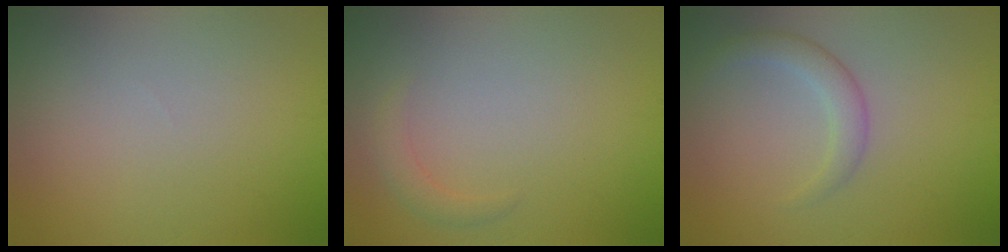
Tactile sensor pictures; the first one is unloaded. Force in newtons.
{"total": 1.4, "press": 1.4, "slide": 0.0}
{"total": 2.3, "press": 2.3, "slide": 0.1}